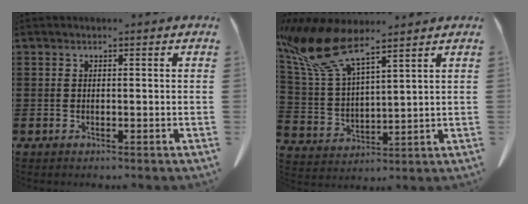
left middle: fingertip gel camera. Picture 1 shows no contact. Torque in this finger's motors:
{"motor_torque": [2.14, 0.00, 0.45, 0.21]}